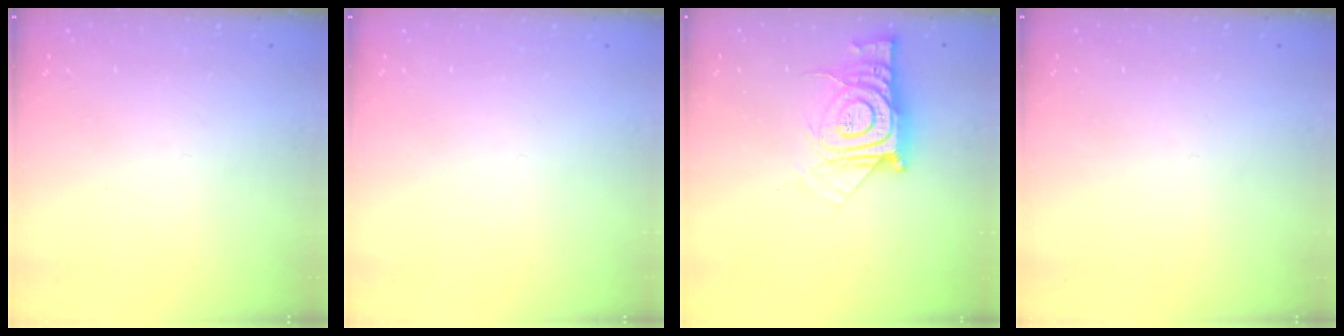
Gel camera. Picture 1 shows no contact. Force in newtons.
{"total": 0.0}
{"total": 14.2, "press": 14.2, "slide": 1.2}
{"total": 0.0}